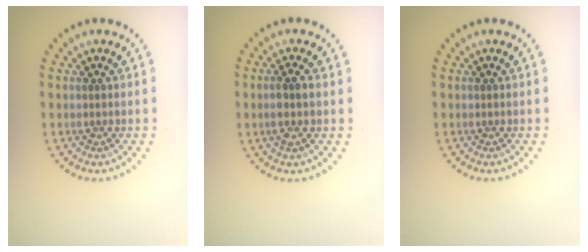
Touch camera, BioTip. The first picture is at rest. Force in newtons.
{"total": 1.9, "press": 1.7, "slide": 0.8}
{"total": 0.0}